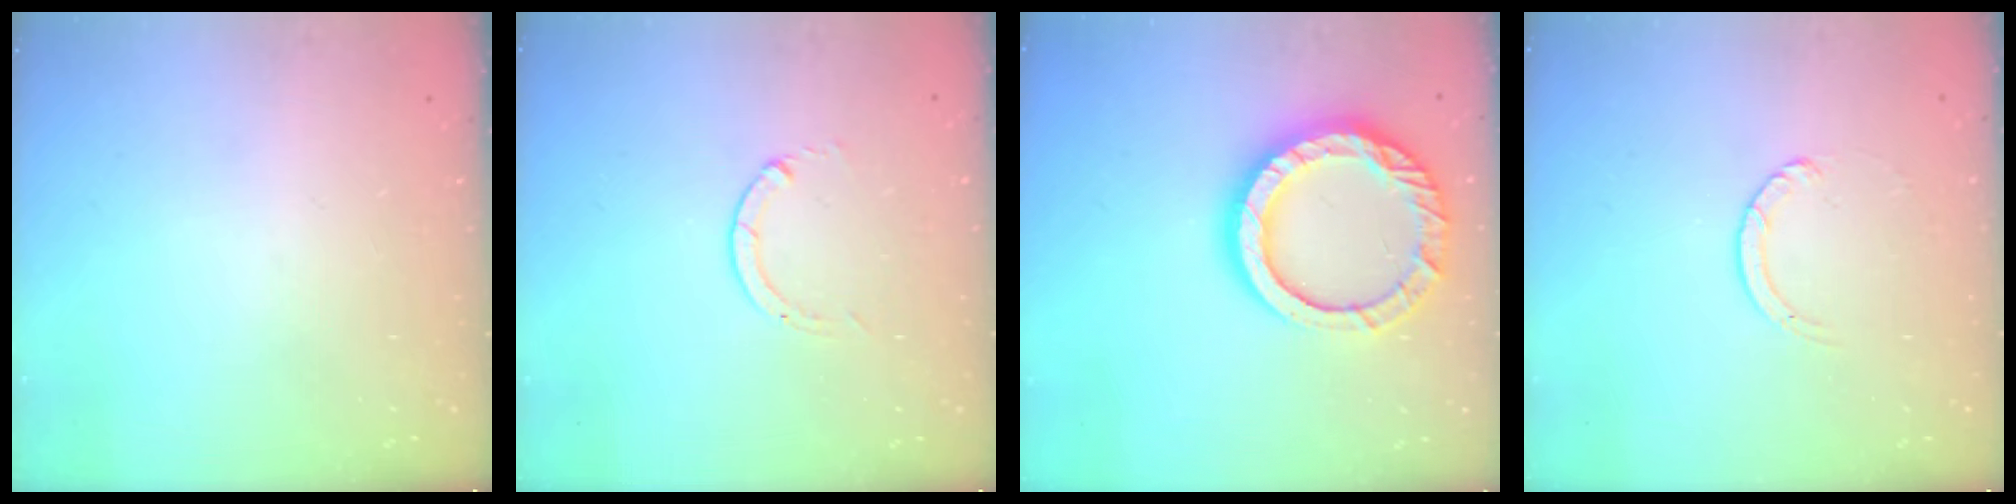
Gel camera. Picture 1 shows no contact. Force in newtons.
{"total": 0.6, "press": 0.5, "slide": 0.1}
{"total": 17.4, "press": 17.3, "slide": 1.8}
{"total": 2.4, "press": 2.4, "slide": 0.2}